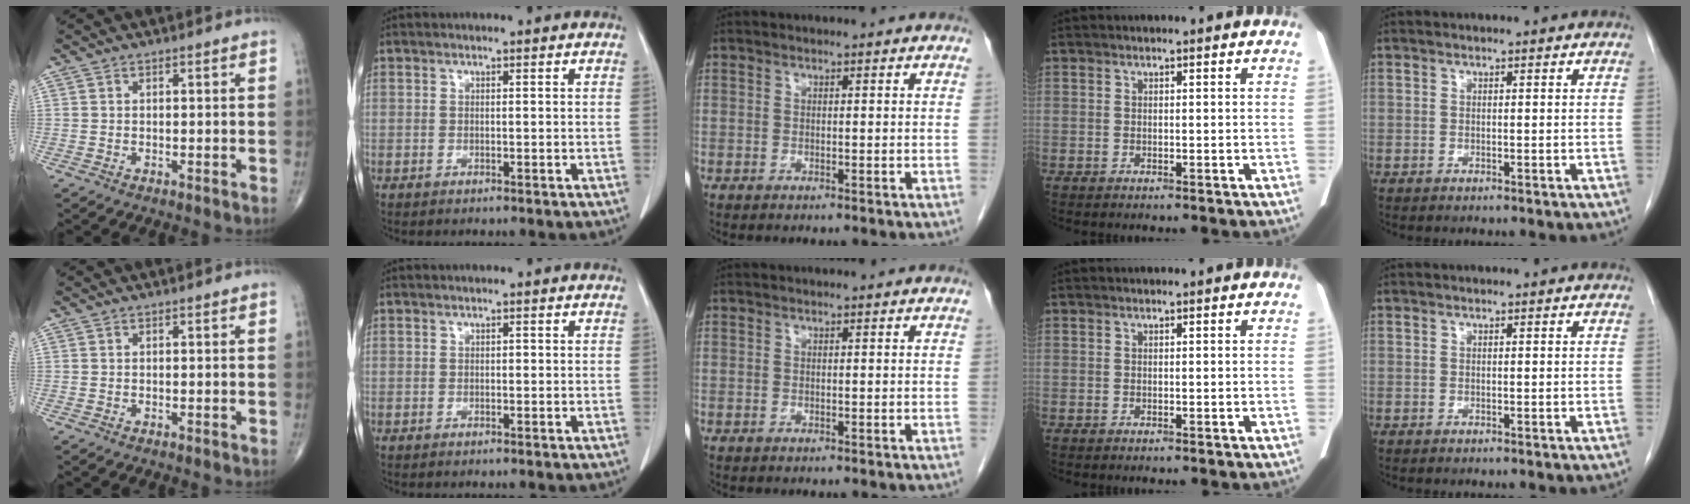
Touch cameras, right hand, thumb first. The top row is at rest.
{}